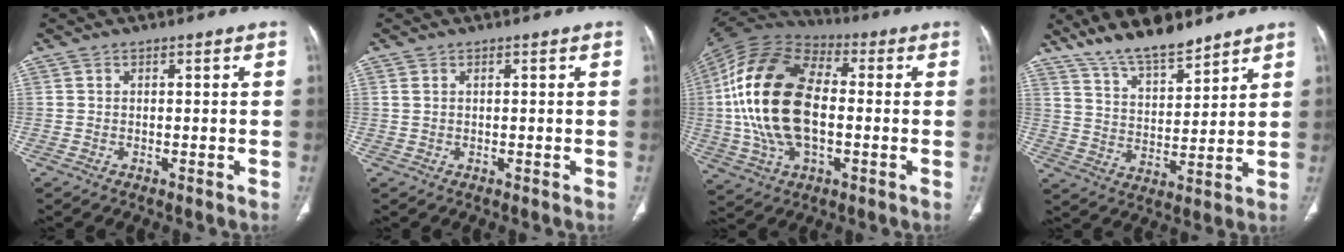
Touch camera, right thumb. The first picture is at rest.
{"total": 0.8, "force": [0.4, 0.3, 0.6], "torque": [-0.017, 0.009, 0.013]}
{"total": 23.1, "force": [-0.1, 13.1, 19.0], "torque": [-0.385, 0.015, -0.004]}
{"total": 12.6, "force": [10.4, 3.8, 6.1], "torque": [-0.081, -0.060, 0.188]}